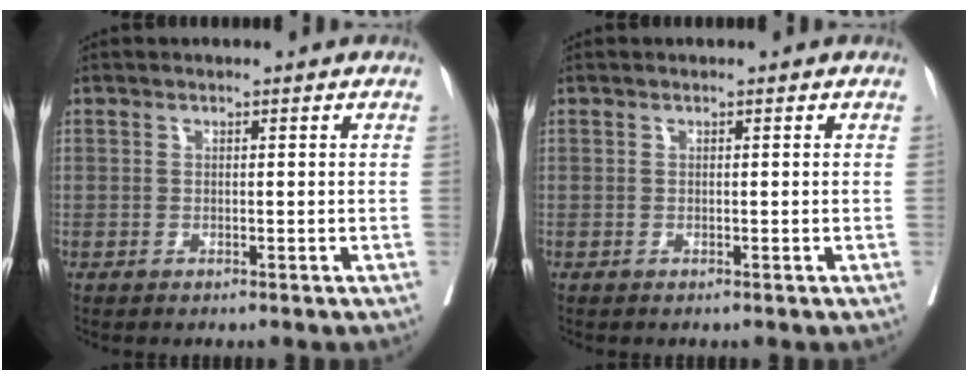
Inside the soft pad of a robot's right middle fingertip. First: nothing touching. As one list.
[{"total": 0.0}]